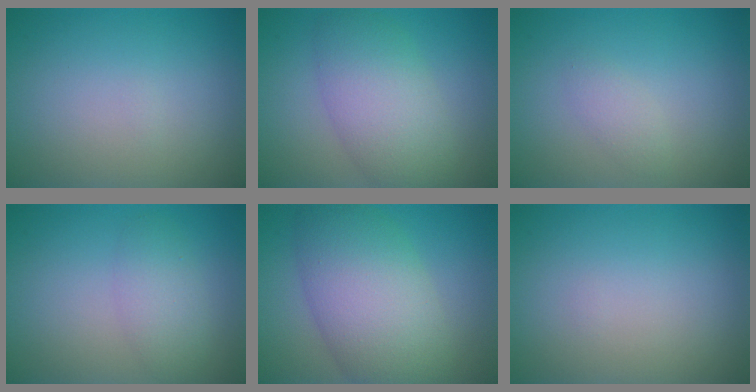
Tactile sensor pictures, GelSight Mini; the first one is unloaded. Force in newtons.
{"total": 6.0, "press": 6.0, "slide": 0.2}
{"total": 1.2, "press": 1.2, "slide": 0.0}
{"total": 2.5, "press": 2.5, "slide": 0.1}
{"total": 9.1, "press": 9.1, "slide": 0.0}
{"total": 0.0}